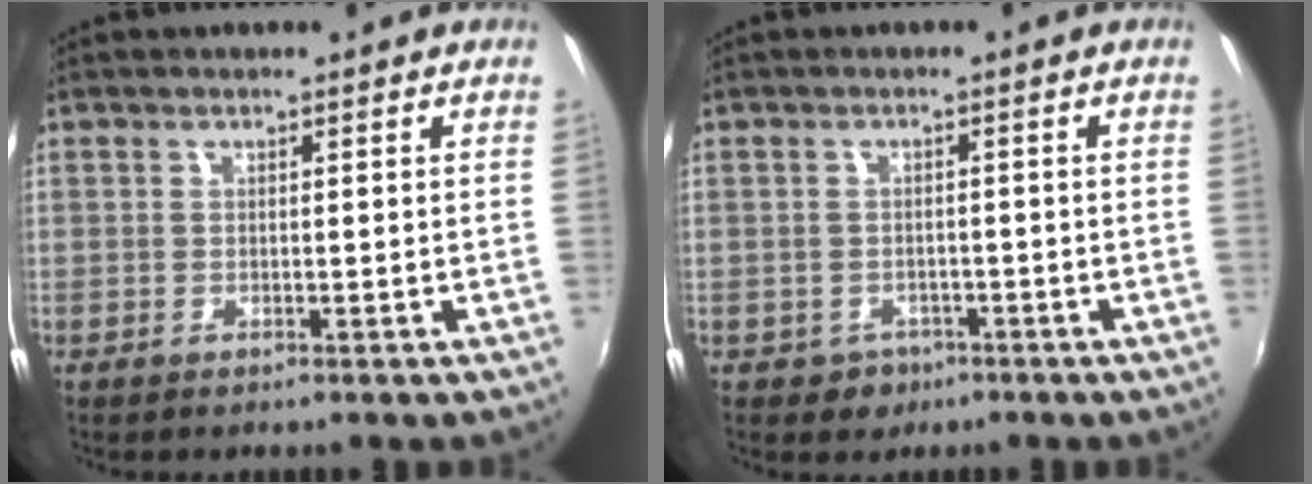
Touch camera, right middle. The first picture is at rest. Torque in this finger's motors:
{"motor_torque": [0.26, -0.37, -0.02, -0.01]}